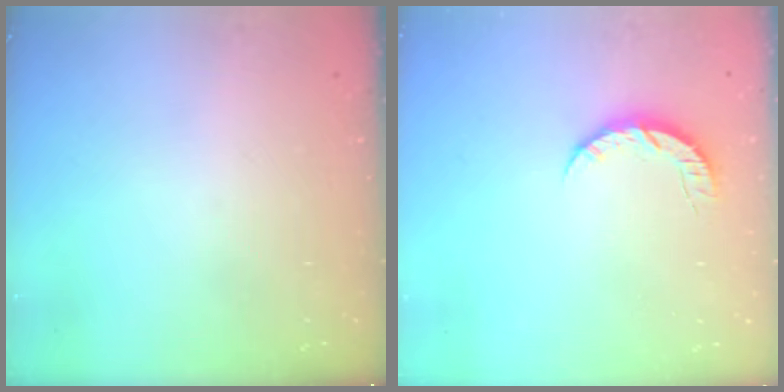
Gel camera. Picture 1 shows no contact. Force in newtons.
{"total": 6.5, "press": 6.5, "slide": 0.6}